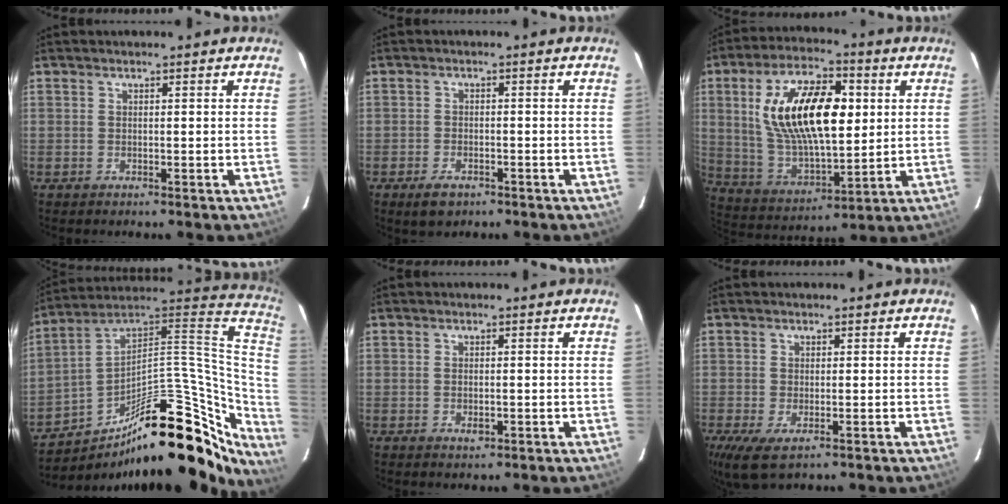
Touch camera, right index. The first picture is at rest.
{"total": 4.0, "force": [-2.6, 2.2, 2.1], "torque": [-0.049, -0.006, -0.042]}
{"total": 20.9, "force": [4.4, 9.6, 18.0], "torque": [-0.340, 0.017, 0.092]}
{"total": 31.7, "force": [-17.0, 13.0, 23.4], "torque": [-0.334, 0.031, -0.250]}
{"total": 1.5, "force": [-0.5, 1.0, 1.1], "torque": [-0.018, -0.001, -0.006]}
{"total": 5.1, "force": [-1.8, 2.4, 4.1], "torque": [-0.082, -0.019, -0.027]}